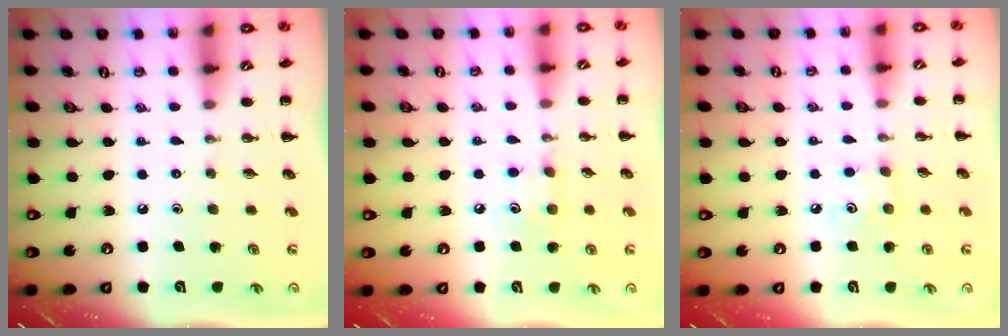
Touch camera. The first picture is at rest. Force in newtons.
{"total": 7.1, "press": 6.9, "slide": 1.8}
{"total": 5.0, "press": 4.9, "slide": 1.0}